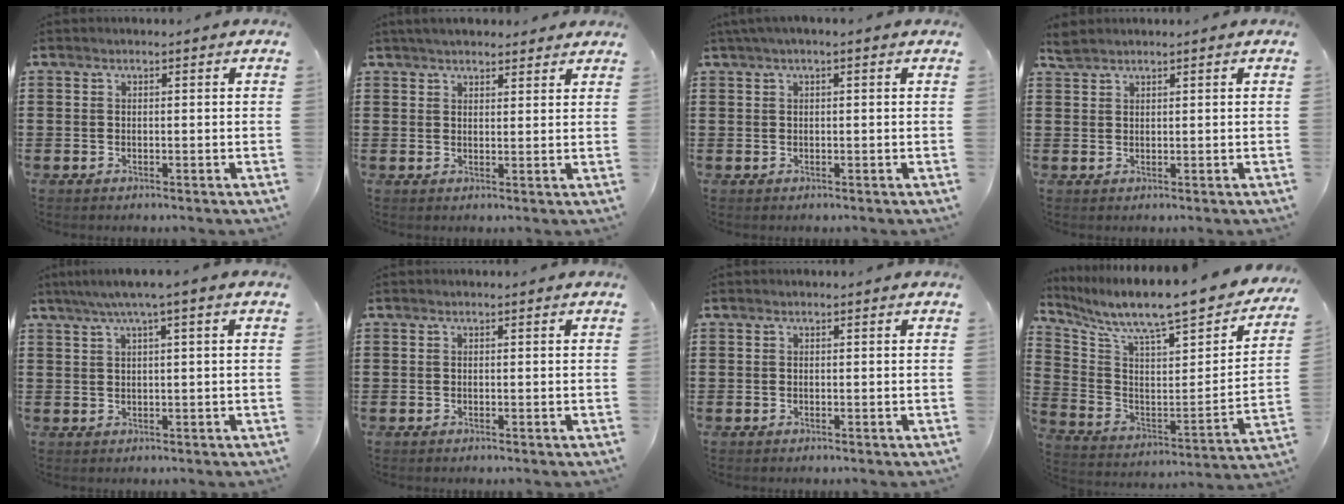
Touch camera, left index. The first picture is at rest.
{"total": 2.9, "force": [2.8, 0.5, 0.6], "torque": [-0.019, -0.001, 0.053]}
{"total": 1.2, "force": [0.2, 0.1, 1.2], "torque": [-0.020, 0.000, 0.005]}
{"total": 1.7, "force": [1.6, 0.3, 0.5], "torque": [-0.013, 0.001, 0.032]}
{"total": 2.7, "force": [0.9, -0.4, 2.5], "torque": [-0.047, -0.004, 0.013]}
{"total": 0.0}
{"total": 0.0}
{"total": 8.9, "force": [7.6, 1.2, 4.4], "torque": [-0.105, -0.072, 0.119]}